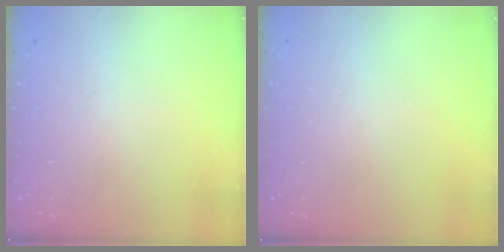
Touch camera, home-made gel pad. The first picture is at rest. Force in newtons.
{"total": 0.0}